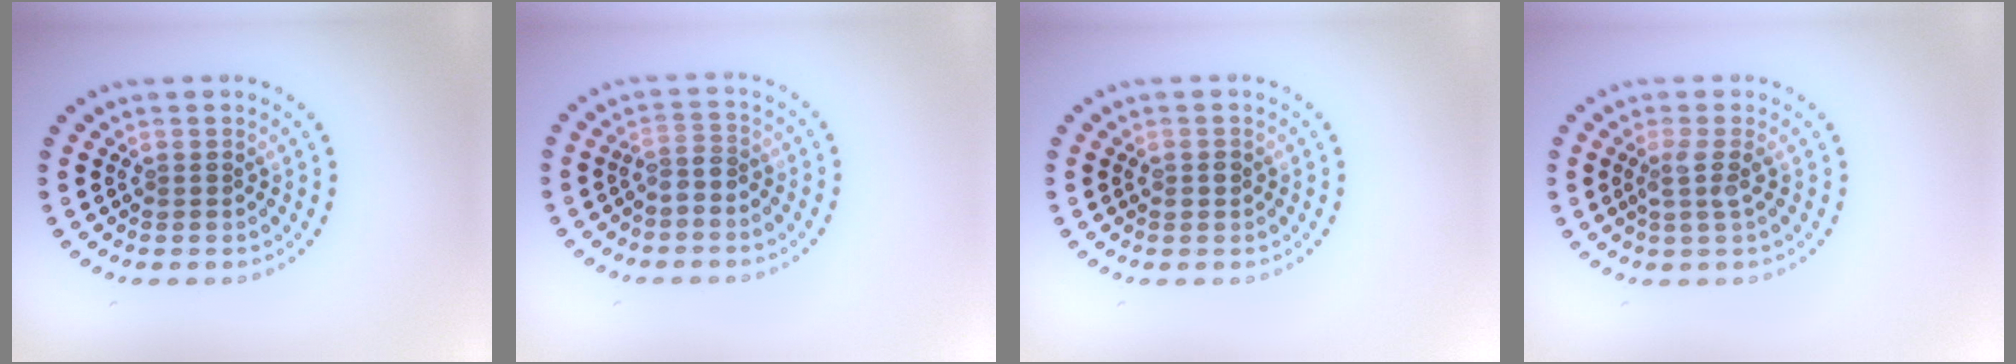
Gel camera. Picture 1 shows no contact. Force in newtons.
{"total": 1.4, "press": 0.9, "slide": 1.0}
{"total": 1.0, "press": 1.0, "slide": 0.1}
{"total": 1.8, "press": 1.3, "slide": 1.2}